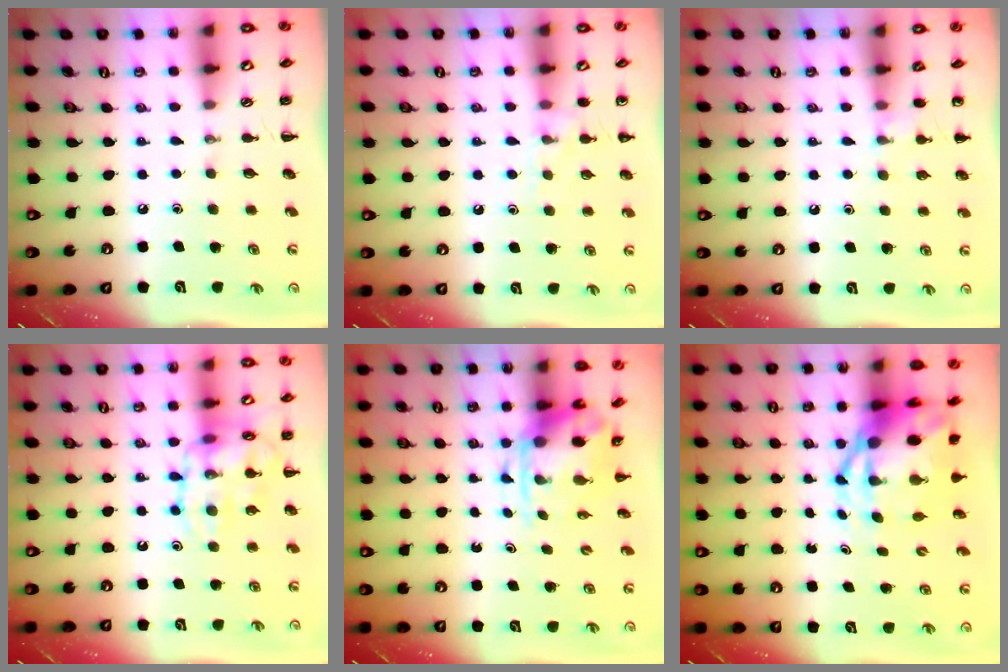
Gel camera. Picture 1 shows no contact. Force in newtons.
{"total": 7.9, "press": 7.7, "slide": 1.8}
{"total": 5.8, "press": 5.6, "slide": 1.8}
{"total": 15.8, "press": 15.7, "slide": 1.4}
{"total": 4.0, "press": 3.8, "slide": 1.1}
{"total": 8.8, "press": 8.4, "slide": 2.4}